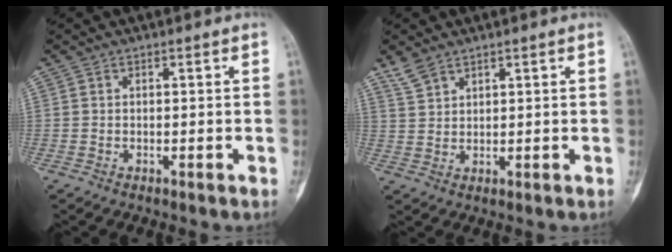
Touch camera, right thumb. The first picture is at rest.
{"total": 3.5, "force": [2.8, 1.5, 1.4], "torque": [-0.024, -0.005, 0.063]}